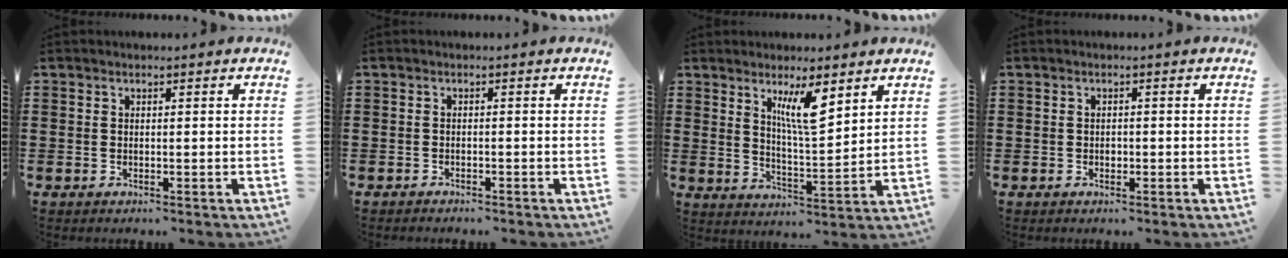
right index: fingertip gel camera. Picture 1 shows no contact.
{"total": 0.9, "force": [-0.9, 0.0, 0.0], "torque": [-0.003, 0.001, -0.018]}
{"total": 7.3, "force": [4.3, 1.6, 5.7], "torque": [-0.112, -0.009, 0.073]}
{"total": 0.8, "force": [-0.1, 0.6, 0.5], "torque": [-0.012, 0.001, -0.002]}